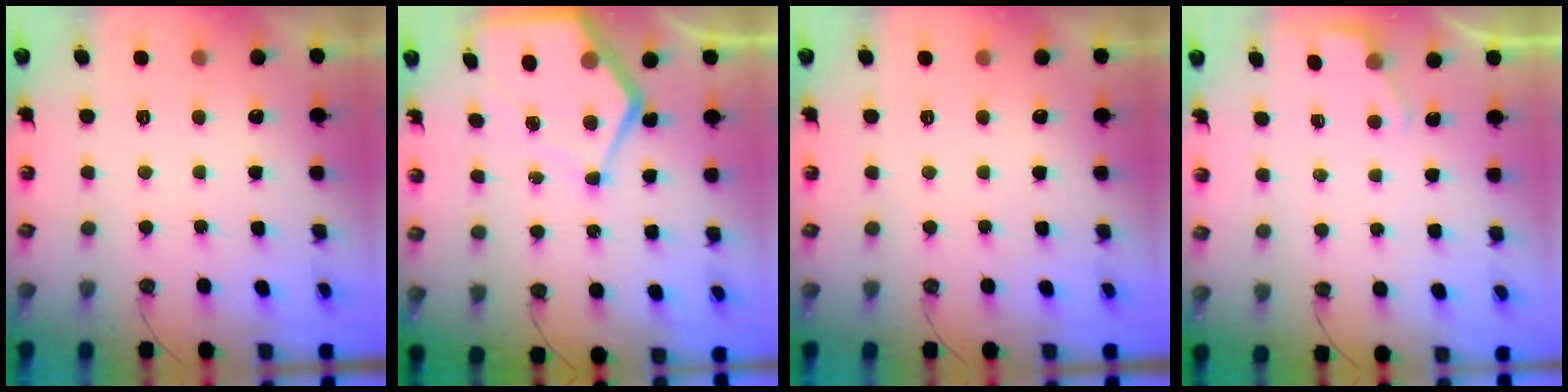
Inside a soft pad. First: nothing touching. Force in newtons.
{"total": 11.5, "press": 11.4, "slide": 1.3}
{"total": 0.0}
{"total": 2.4, "press": 2.4, "slide": 0.4}